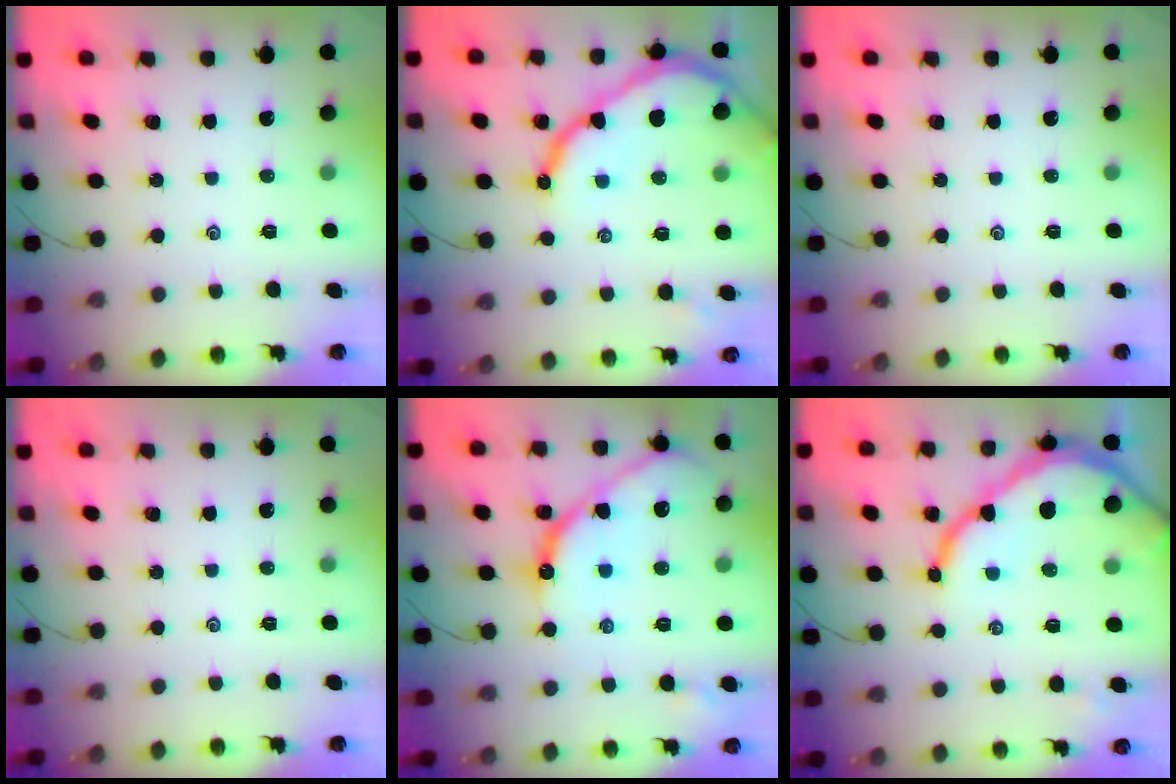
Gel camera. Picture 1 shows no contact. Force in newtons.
{"total": 15.5, "press": 15.4, "slide": 1.4}
{"total": 0.0}
{"total": 0.0}
{"total": 13.4, "press": 13.3, "slide": 1.1}
{"total": 16.4, "press": 16.3, "slide": 1.8}